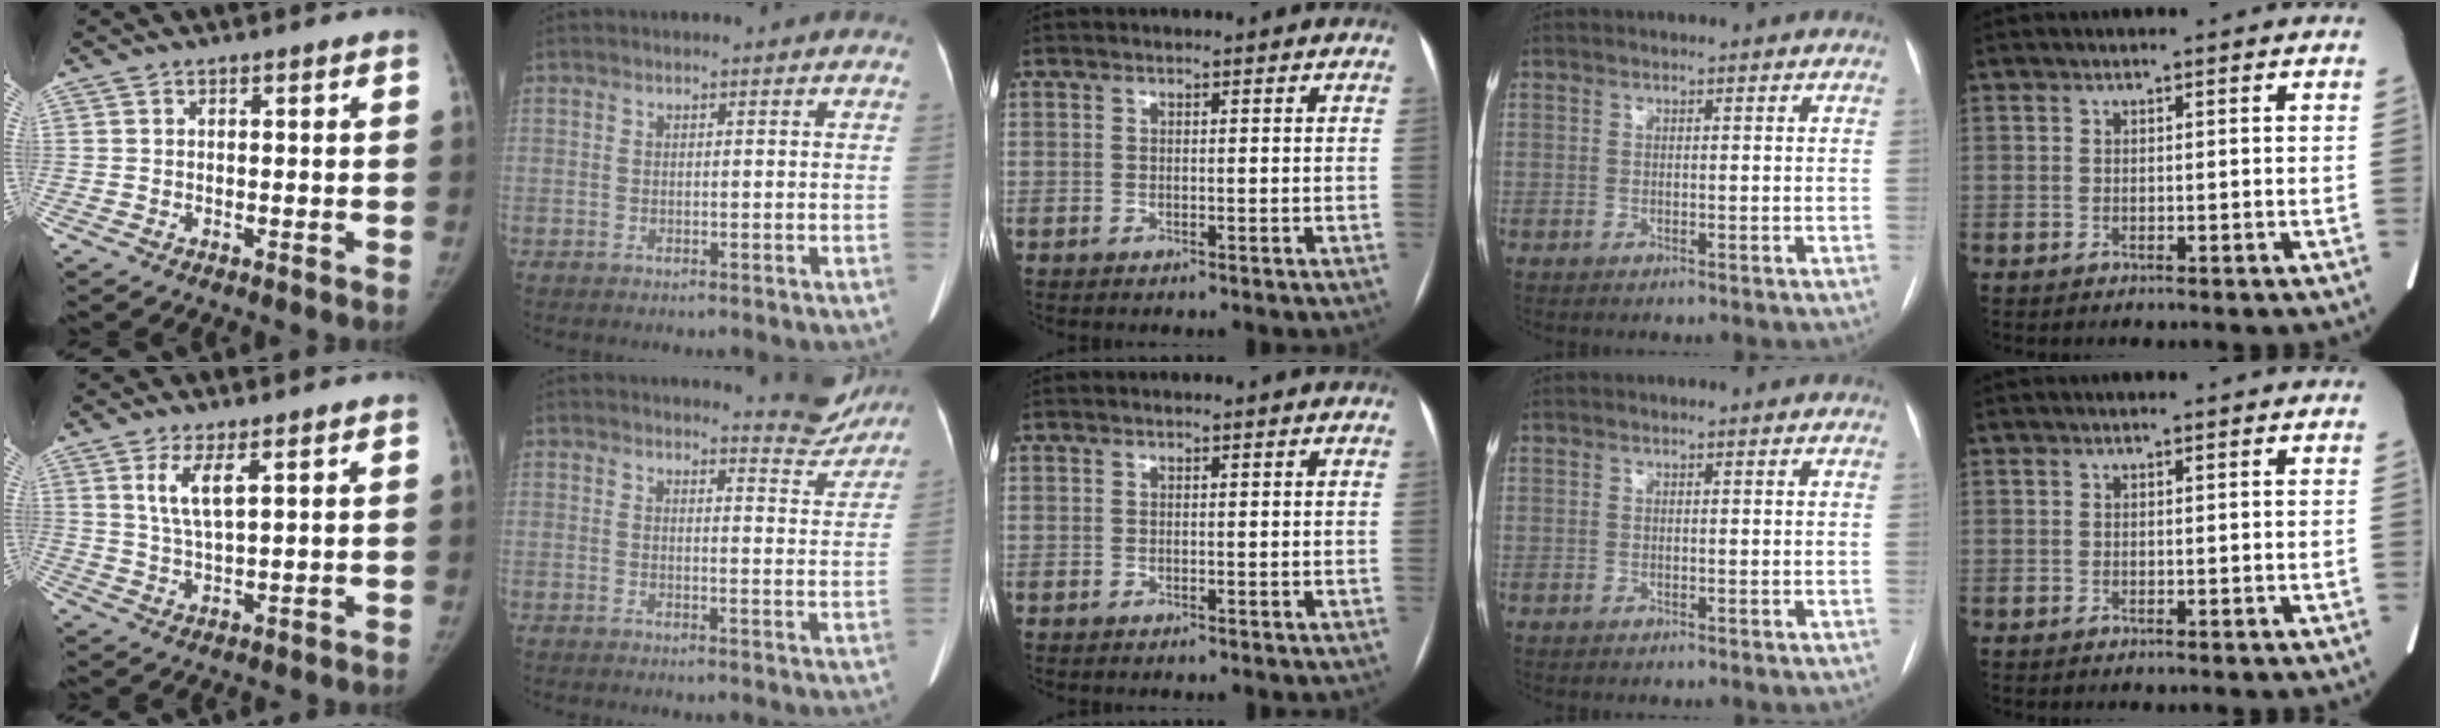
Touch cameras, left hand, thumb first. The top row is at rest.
{"thumb": {"total": 5.4, "force": [2.4, 1.3, 4.6], "torque": [-0.093, -0.019, 0.055]}, "index": {"total": 5.5, "force": [5.5, 0.5, 0.1], "torque": [0.002, -0.033, 0.055]}}